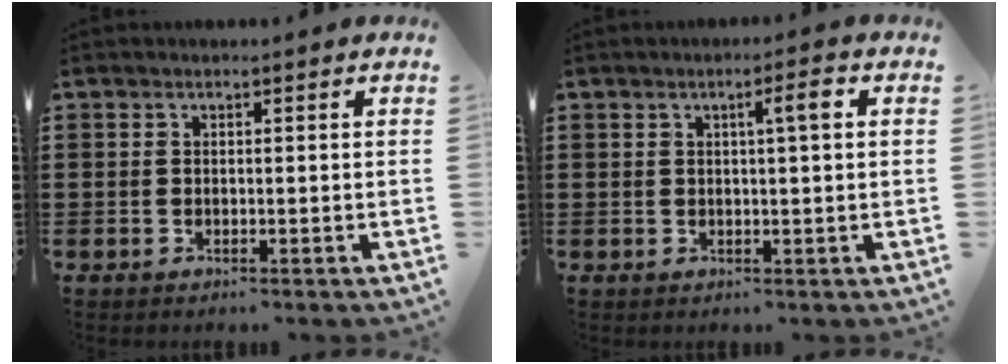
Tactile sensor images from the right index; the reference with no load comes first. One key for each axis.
{"total": 3.1, "fx": 0.8, "fy": 0.2, "fz": 3.0, "tx": -0.049, "ty": 0.001, "tz": 0.008}